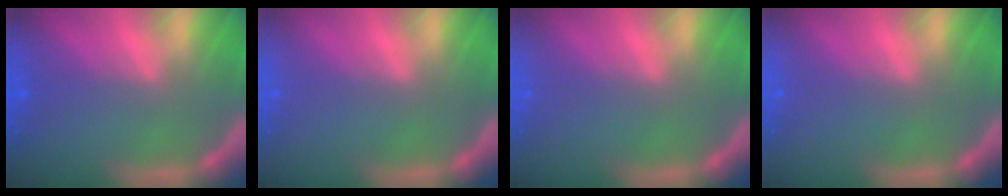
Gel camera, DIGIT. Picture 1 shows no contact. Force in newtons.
{"total": 0.0}
{"total": 0.0}
{"total": 0.0}